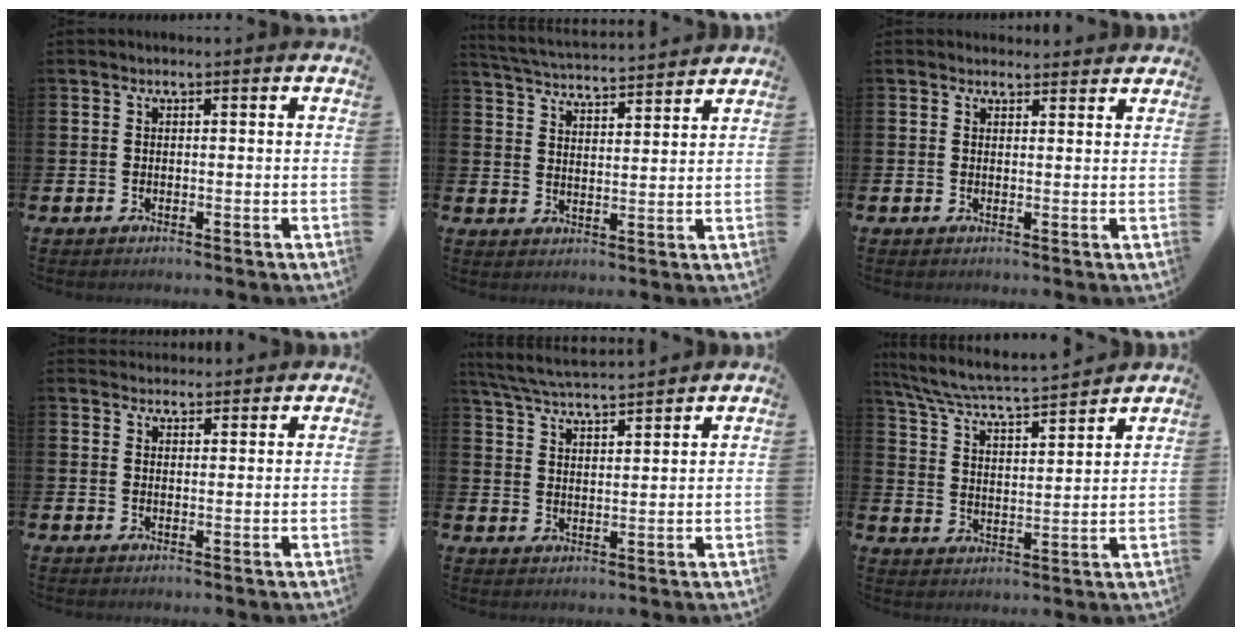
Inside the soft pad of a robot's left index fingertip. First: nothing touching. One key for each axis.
{"total": 4.4, "fx": 4.4, "fy": 0.2, "fz": 0.3, "tx": -0.032, "ty": -0.034, "tz": 0.077}
{"total": 1.8, "fx": 1.7, "fy": 0.6, "fz": -0.1, "tx": 0.005, "ty": -0.005, "tz": 0.030}
{"total": 2.5, "fx": 2.4, "fy": 0.7, "fz": -0.2, "tx": 0.006, "ty": -0.010, "tz": 0.042}
{"total": 5.5, "fx": 5.4, "fy": 0.2, "fz": 1.2, "tx": -0.050, "ty": -0.029, "tz": 0.096}
{"total": 6.2, "fx": 6.0, "fy": 0.3, "fz": 1.7, "tx": -0.068, "ty": -0.045, "tz": 0.100}